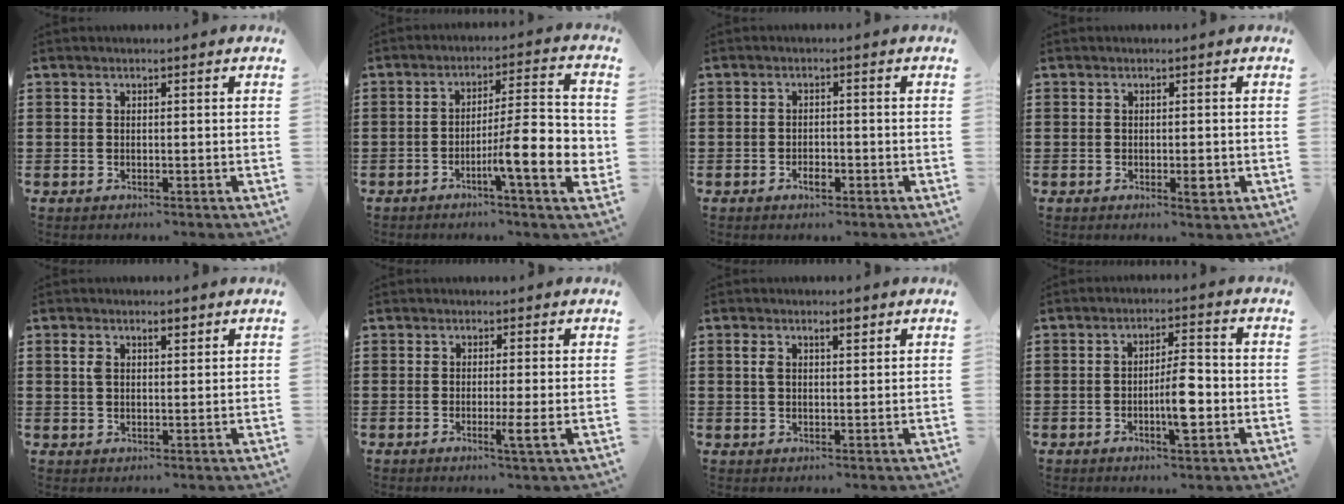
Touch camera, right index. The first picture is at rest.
{"total": 10.7, "force": [-3.2, 1.9, 10.1], "torque": [-0.162, -0.013, -0.058]}
{"total": 2.2, "force": [-1.1, 1.0, 1.6], "torque": [-0.032, -0.001, -0.021]}
{"total": 2.4, "force": [-0.7, 0.7, 2.1], "torque": [-0.037, -0.001, -0.012]}
{"total": 2.8, "force": [1.3, 1.3, 2.1], "torque": [-0.039, 0.003, 0.021]}
{"total": 3.2, "force": [-0.8, -0.4, 3.1], "torque": [-0.053, -0.014, -0.015]}
{"total": 2.8, "force": [1.3, 1.1, 2.3], "torque": [-0.049, 0.005, 0.022]}
{"total": 6.3, "force": [-1.6, 1.6, 5.9], "torque": [-0.112, 0.000, -0.031]}